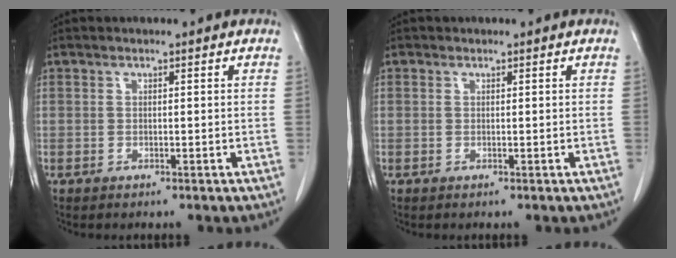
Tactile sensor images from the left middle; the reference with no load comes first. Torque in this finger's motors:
{"motor_torque": [-0.07, 0.08, -0.06, 0.00]}